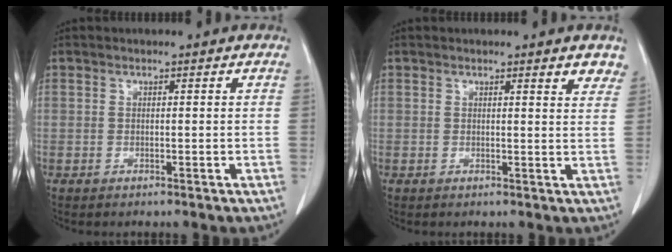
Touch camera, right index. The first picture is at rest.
{"total": 3.0, "force": [2.6, 0.5, 1.6], "torque": [-0.015, -0.011, 0.017]}